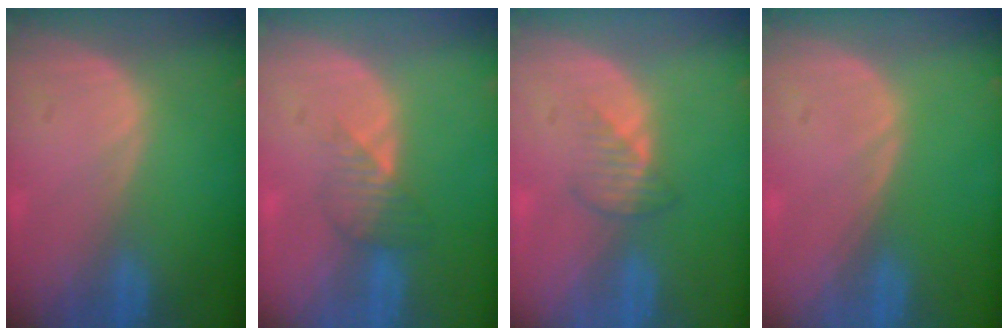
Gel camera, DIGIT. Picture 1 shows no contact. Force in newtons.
{"total": 3.5, "press": 3.1, "slide": 1.6}
{"total": 2.5, "press": 2.5, "slide": 0.3}
{"total": 0.0}